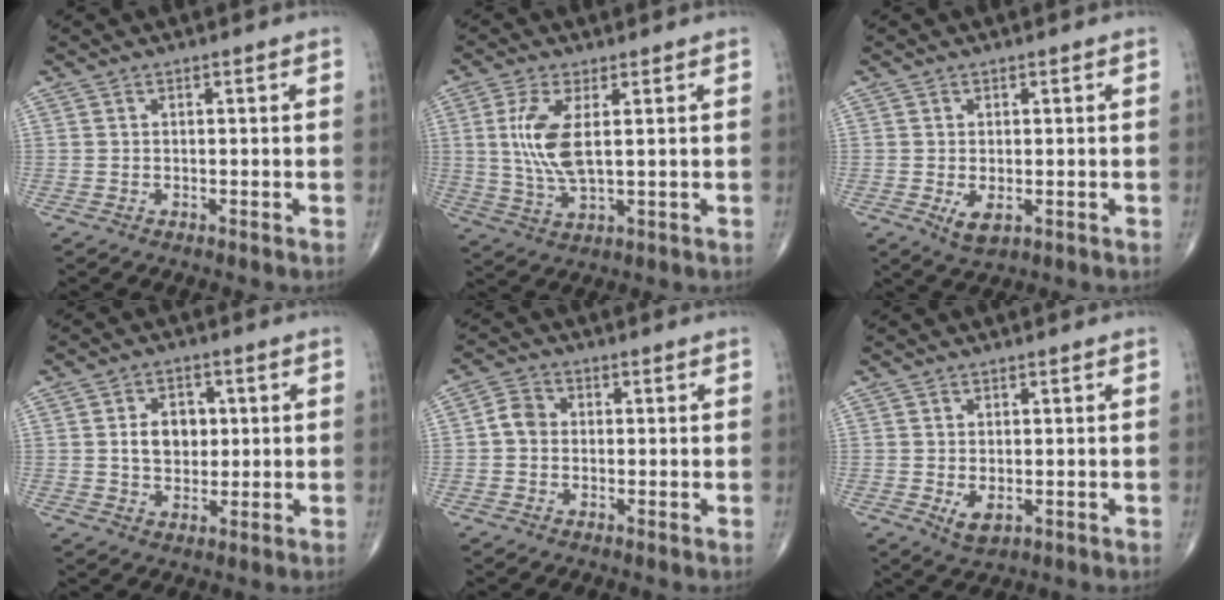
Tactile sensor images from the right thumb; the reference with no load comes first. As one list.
[{"total": 8.8, "force": [1.6, 3.2, 8.0], "torque": [-0.186, -0.011, 0.037]}, {"total": 3.3, "force": [-0.9, 1.7, 2.7], "torque": [-0.047, -0.008, -0.009]}, {"total": 7.0, "force": [0.9, 5.2, 4.6], "torque": [-0.047, -0.001, 0.014]}, {"total": 3.8, "force": [-0.3, 3.2, 2.0], "torque": [-0.027, 0.012, -0.013]}, {"total": 3.3, "force": [-0.7, 1.9, 2.7], "torque": [-0.043, -0.008, -0.003]}]